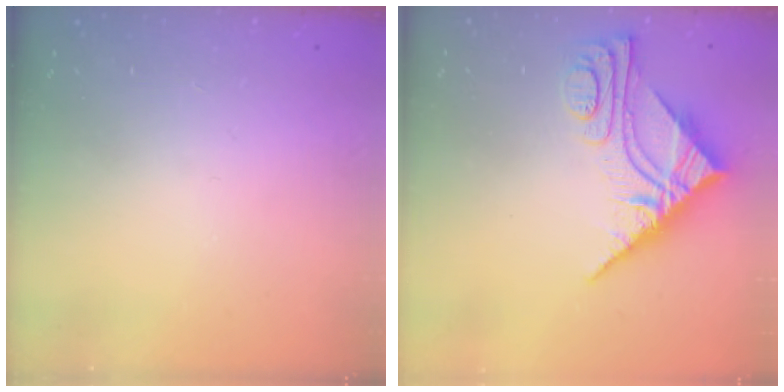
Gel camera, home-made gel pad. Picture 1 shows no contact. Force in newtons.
{"total": 9.8, "press": 9.7, "slide": 0.9}